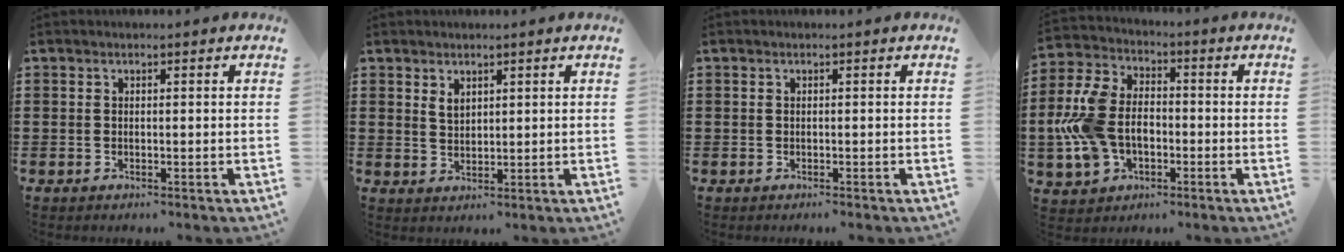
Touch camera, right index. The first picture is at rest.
{"total": 2.1, "force": [1.4, 0.9, 1.2], "torque": [-0.027, 0.002, 0.025]}
{"total": 0.0}
{"total": 10.1, "force": [-1.2, 7.1, 7.1], "torque": [-0.194, 0.007, -0.029]}